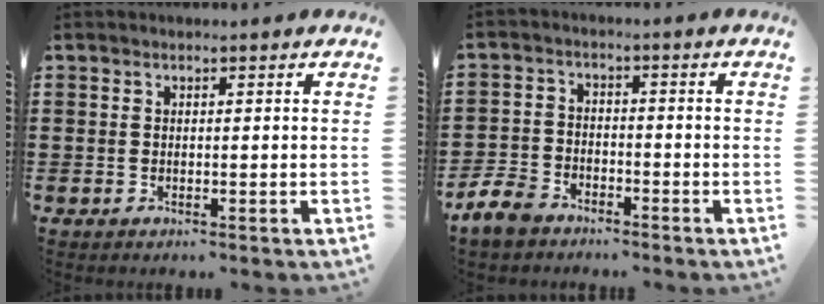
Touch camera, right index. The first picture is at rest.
{"total": 5.5, "force": [-4.8, 2.1, 1.6], "torque": [-0.062, 0.007, -0.104]}